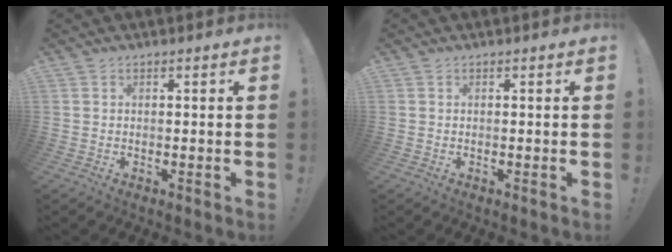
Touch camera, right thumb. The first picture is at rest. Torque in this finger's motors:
{"motor_torque": [0.00, 0.00, 0.00, 0.00, 0.00]}